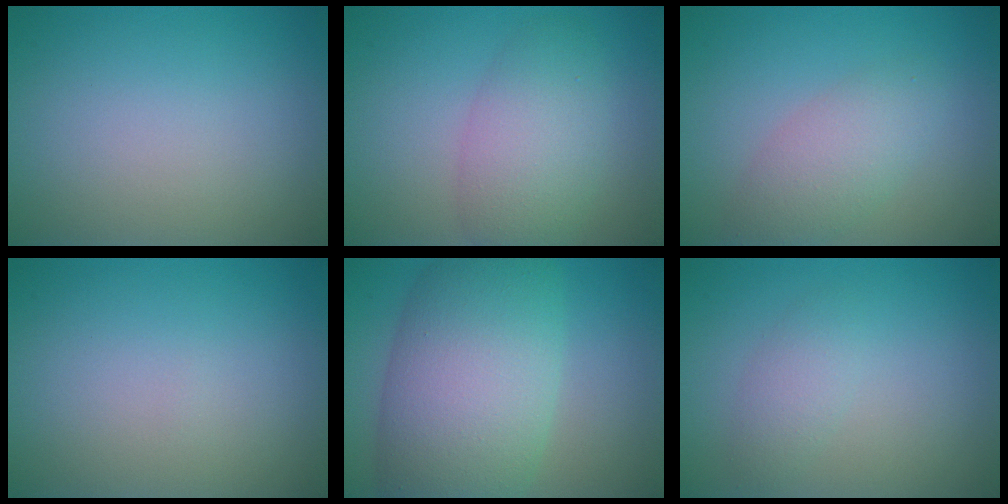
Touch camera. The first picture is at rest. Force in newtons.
{"total": 4.8, "press": 4.8, "slide": 0.2}
{"total": 3.4, "press": 3.4, "slide": 0.0}
{"total": 0.0}
{"total": 11.4, "press": 11.4, "slide": 0.5}
{"total": 1.7, "press": 1.7, "slide": 0.0}